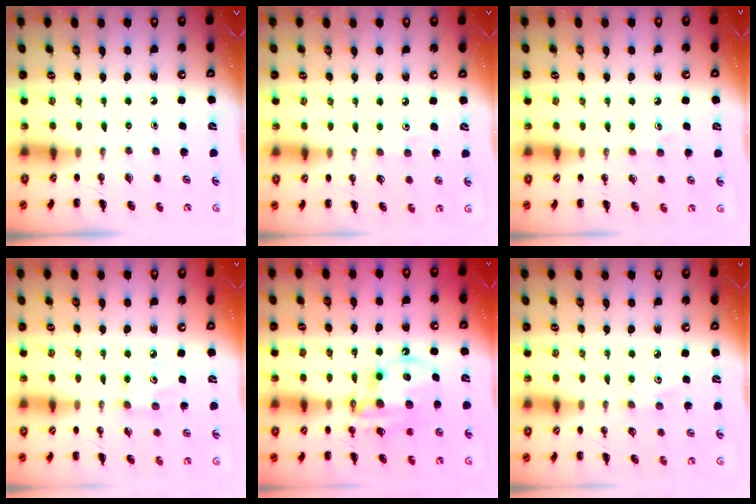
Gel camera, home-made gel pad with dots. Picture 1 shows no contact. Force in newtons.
{"total": 4.4, "press": 4.3, "slide": 1.0}
{"total": 5.5, "press": 5.3, "slide": 1.5}
{"total": 5.0, "press": 4.9, "slide": 1.1}
{"total": 13.4, "press": 13.1, "slide": 3.1}
{"total": 2.9, "press": 2.8, "slide": 0.8}